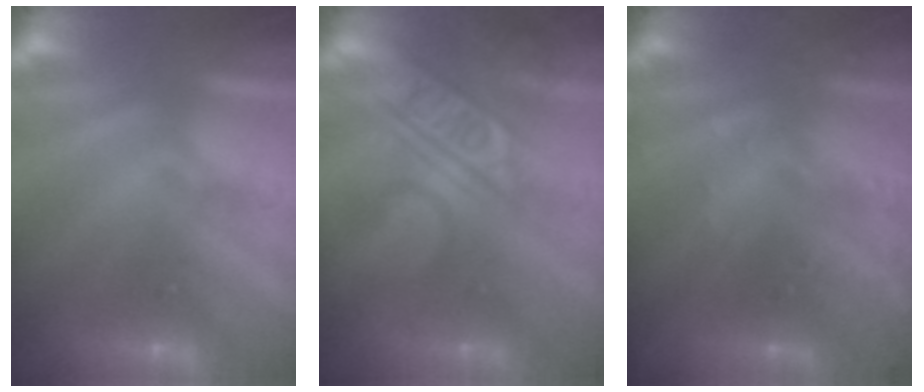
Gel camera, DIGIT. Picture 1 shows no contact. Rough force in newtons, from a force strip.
{"total": 2.4}
{"total": 2.9}